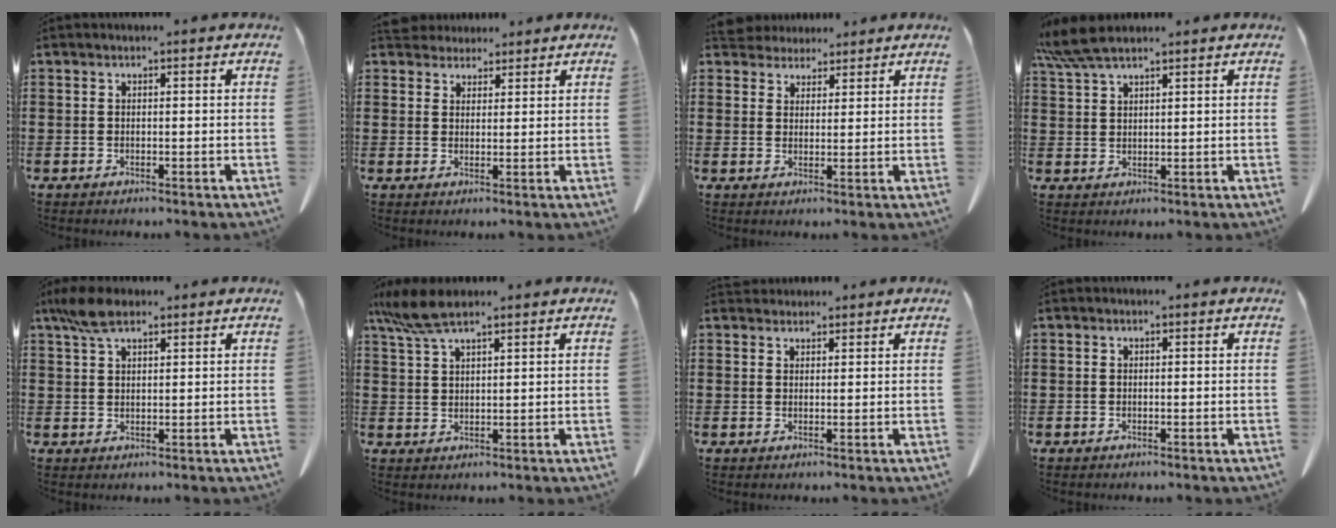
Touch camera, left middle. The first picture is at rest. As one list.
[{"total": 3.3, "force": [3.1, 1.0, 0.1], "torque": [-0.004, -0.009, 0.061]}, {"total": 3.5, "force": [3.3, 1.1, -0.1], "torque": [-0.009, -0.005, 0.065]}, {"total": 5.7, "force": [4.6, 0.9, 3.3], "torque": [-0.083, -0.009, 0.084]}, {"total": 5.6, "force": [3.7, 2.0, 3.7], "torque": [-0.082, 0.002, 0.071]}, {"total": 6.1, "force": [4.5, 1.2, 3.9], "torque": [-0.095, -0.006, 0.083]}, {"total": 1.8, "force": [1.7, 0.6, 0.1], "torque": [-0.007, 0.000, 0.036]}, {"total": 0.0}]